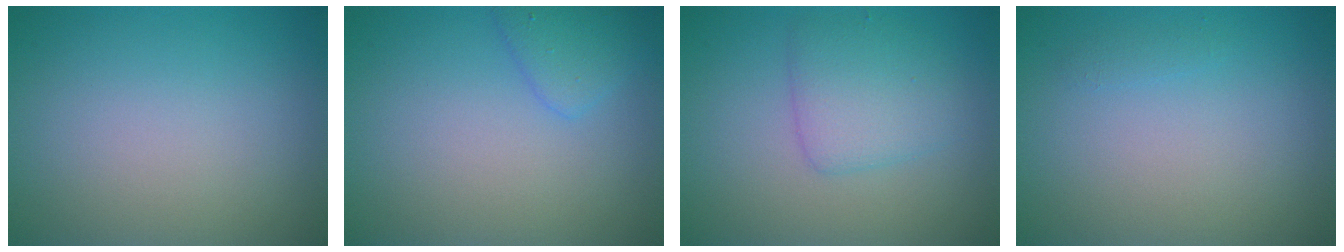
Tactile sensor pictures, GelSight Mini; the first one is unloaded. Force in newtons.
{"total": 1.9, "press": 1.9, "slide": 0.1}
{"total": 3.3, "press": 3.3, "slide": 0.1}
{"total": 0.5, "press": 0.5, "slide": 0.1}